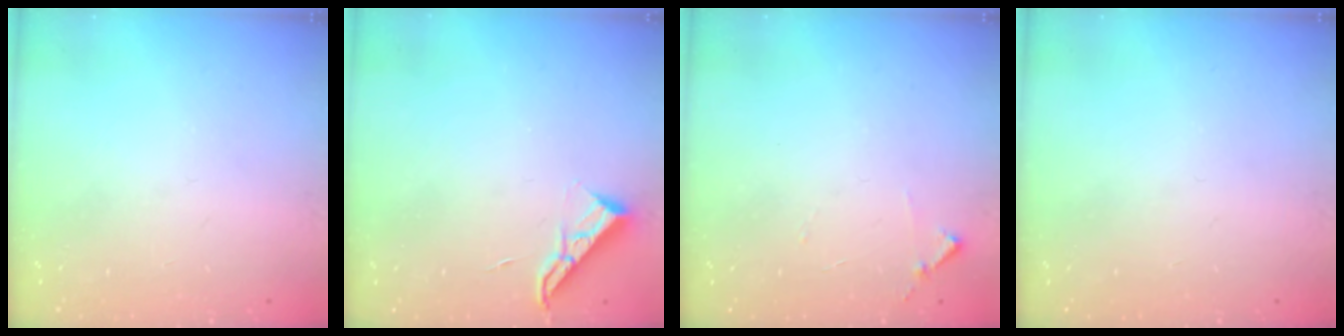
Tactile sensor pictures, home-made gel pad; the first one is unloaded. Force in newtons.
{"total": 6.8, "press": 6.8, "slide": 0.5}
{"total": 6.8, "press": 6.8, "slide": 0.6}
{"total": 0.0}